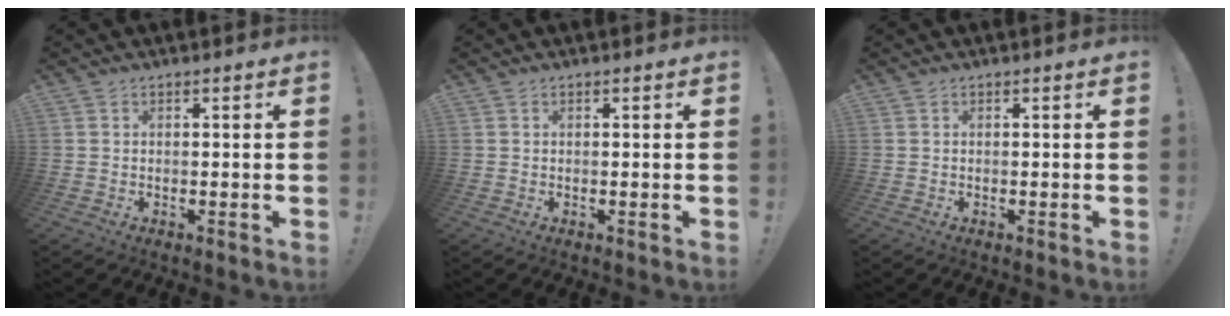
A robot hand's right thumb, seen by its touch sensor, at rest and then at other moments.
{"total": 0.0}
{"total": 0.0}